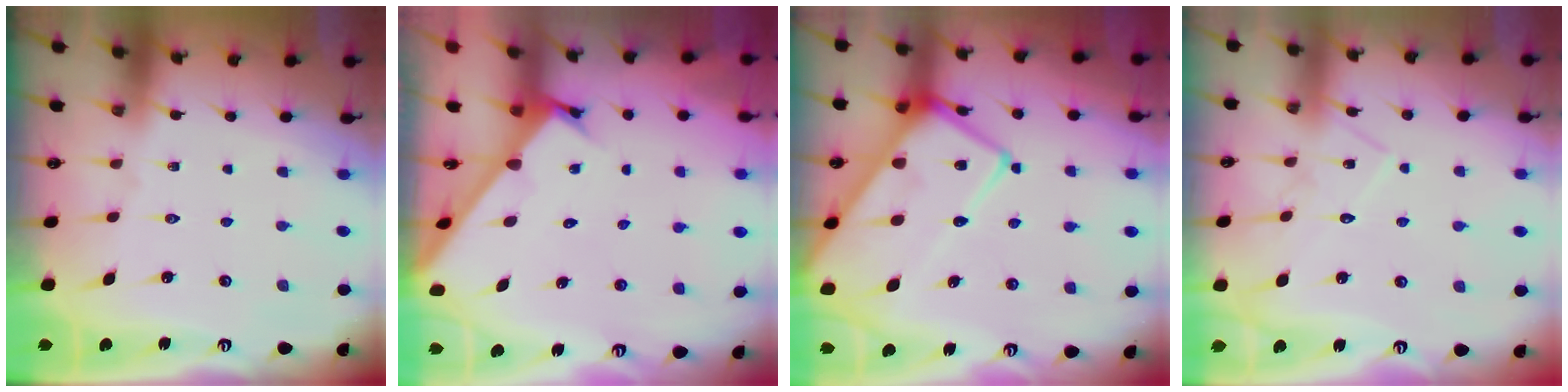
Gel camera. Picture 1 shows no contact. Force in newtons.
{"total": 2.4, "press": 2.4, "slide": 0.2}
{"total": 17.9, "press": 17.9, "slide": 1.6}
{"total": 9.4, "press": 9.4, "slide": 0.4}